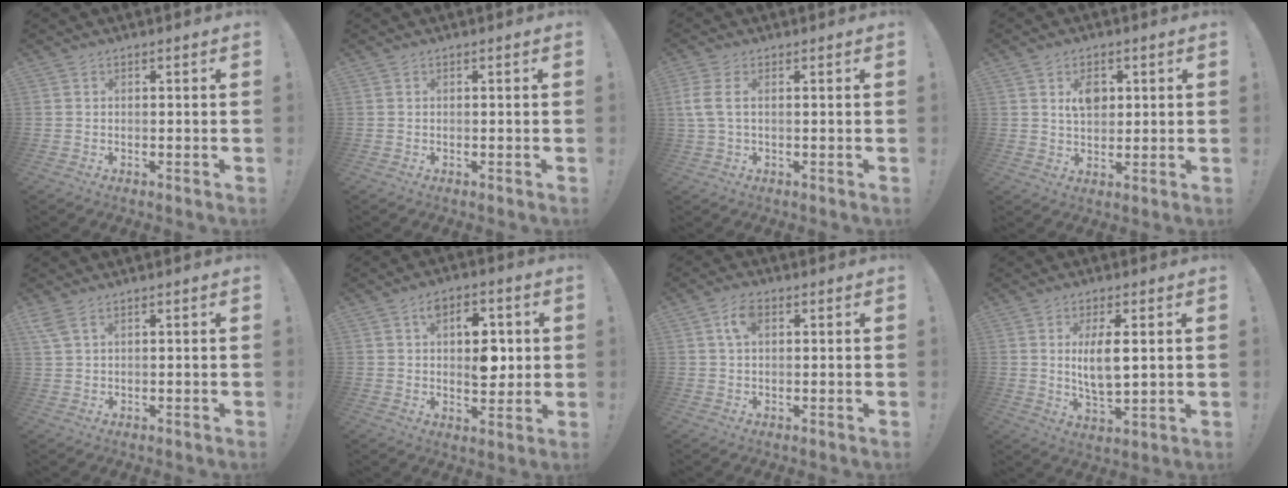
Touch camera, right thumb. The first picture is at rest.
{"total": 0.0}
{"total": 5.3, "force": [1.0, 3.0, 4.3], "torque": [-0.096, -0.001, 0.017]}
{"total": 6.2, "force": [2.1, 4.4, 3.7], "torque": [-0.055, -0.002, 0.035]}
{"total": 3.5, "force": [1.9, 1.2, 2.6], "torque": [-0.062, 0.000, 0.039]}
{"total": 10.7, "force": [2.3, 7.1, 7.7], "torque": [-0.093, 0.000, 0.041]}
{"total": 5.5, "force": [1.9, 3.1, 4.1], "torque": [-0.073, 0.004, 0.033]}
{"total": 8.5, "force": [1.9, 3.1, 7.7], "torque": [-0.138, -0.017, 0.025]}